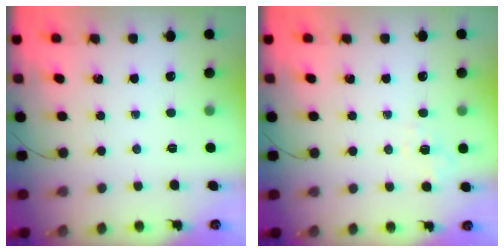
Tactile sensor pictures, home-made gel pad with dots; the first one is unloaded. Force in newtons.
{"total": 2.4, "press": 1.7, "slide": 1.7}